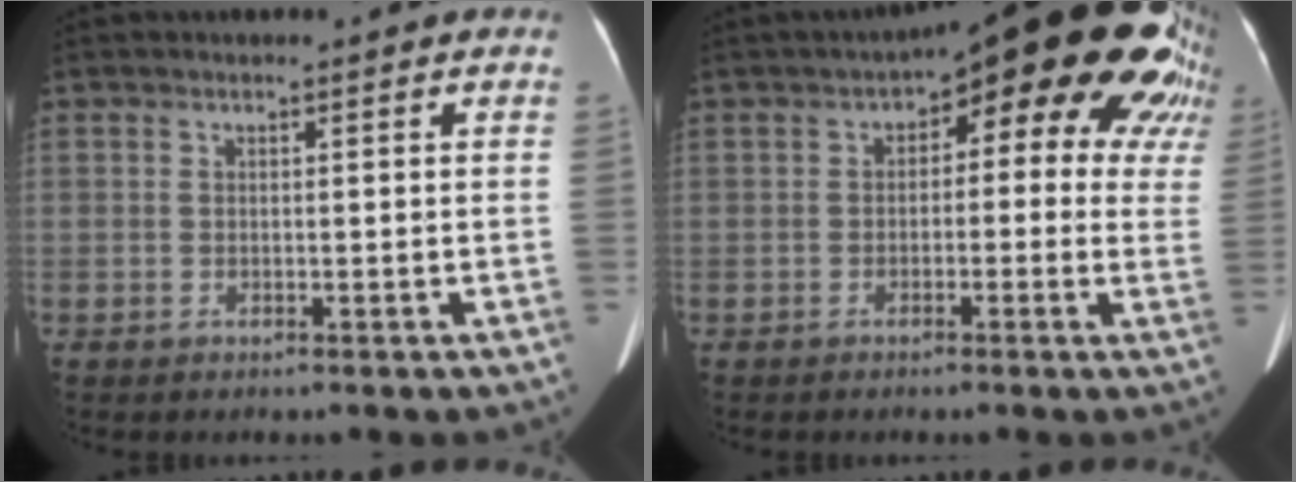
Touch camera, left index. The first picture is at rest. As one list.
[{"total": 15.3, "force": [6.8, 6.3, 12.2], "torque": [-0.140, 0.049, 0.071]}]